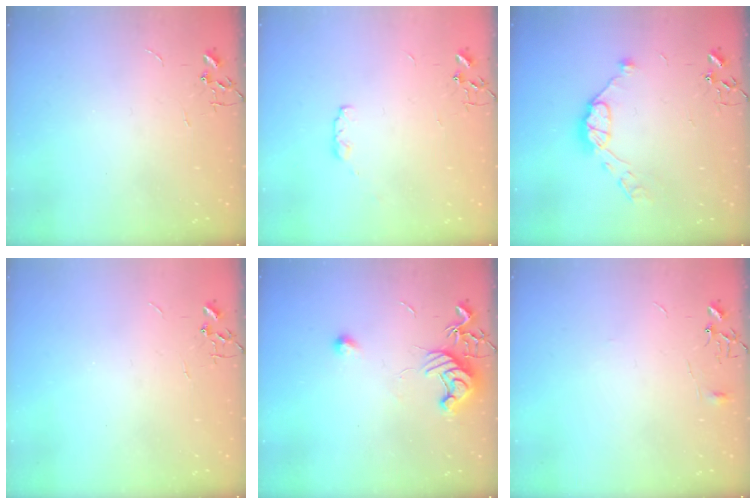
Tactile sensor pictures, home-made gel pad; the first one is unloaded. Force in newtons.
{"total": 4.2, "press": 4.1, "slide": 0.7}
{"total": 10.5, "press": 10.5, "slide": 0.7}
{"total": 0.0}
{"total": 11.2, "press": 11.2, "slide": 0.3}
{"total": 4.0, "press": 4.0, "slide": 0.4}